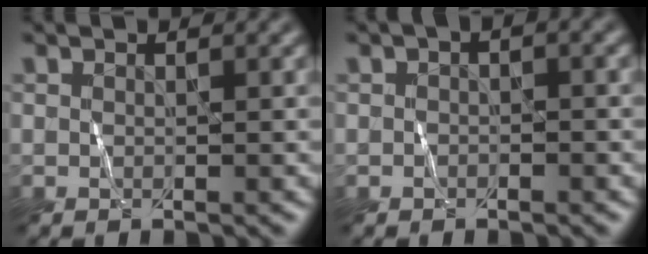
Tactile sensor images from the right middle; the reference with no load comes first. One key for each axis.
{"total": 1.7, "fx": 0.4, "fy": 1.0, "fz": 1.3, "tx": -0.016, "ty": 0.005, "tz": -0.006}